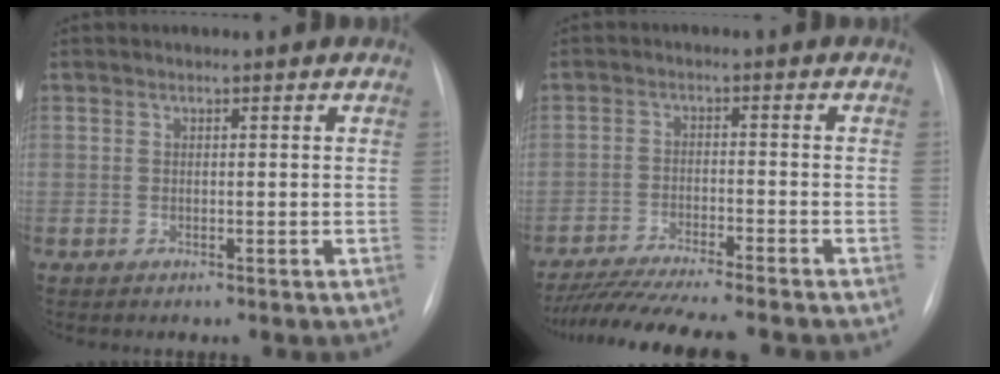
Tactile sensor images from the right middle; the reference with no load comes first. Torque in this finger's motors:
{"motor_torque": [1.04, -1.09, 0.22, 0.06]}